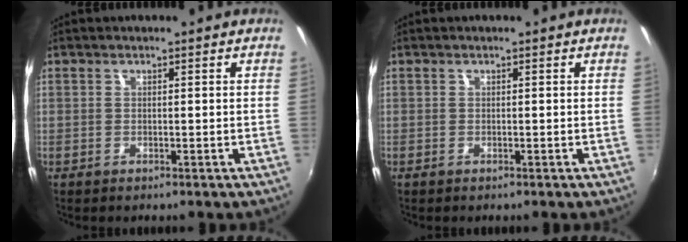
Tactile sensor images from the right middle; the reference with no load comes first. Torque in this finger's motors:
{"motor_torque": [0.22, -0.21, 0.00, 0.01]}